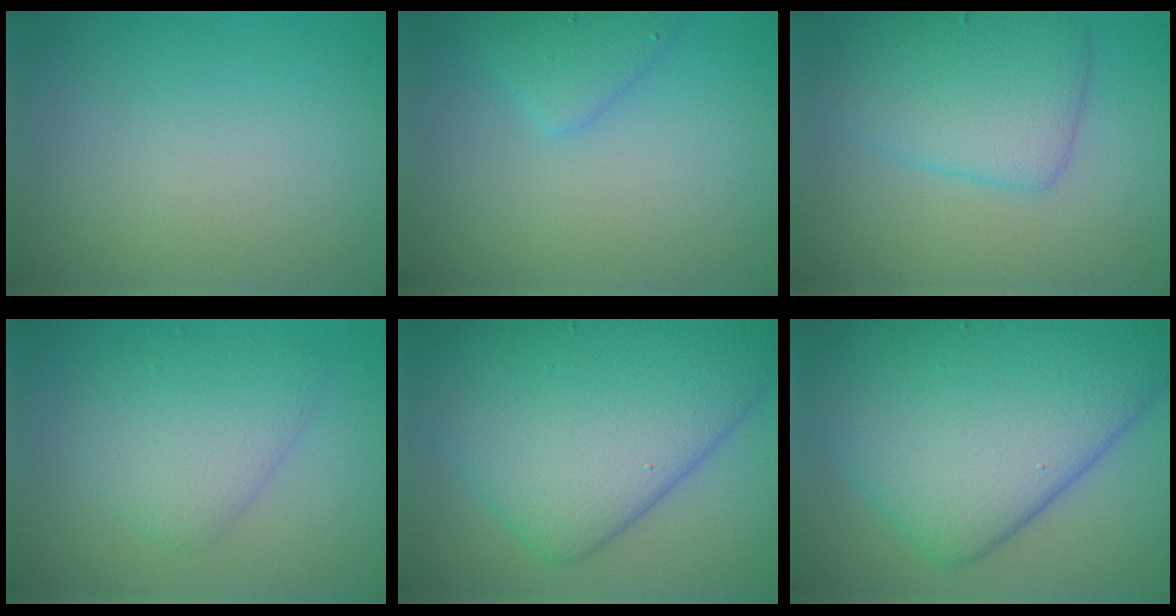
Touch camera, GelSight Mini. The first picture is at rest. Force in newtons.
{"total": 2.1, "press": 2.1, "slide": 0.1}
{"total": 4.9, "press": 4.9, "slide": 0.2}
{"total": 4.1, "press": 4.1, "slide": 0.1}
{"total": 11.8, "press": 11.8, "slide": 0.4}
{"total": 14.2, "press": 14.2, "slide": 0.4}